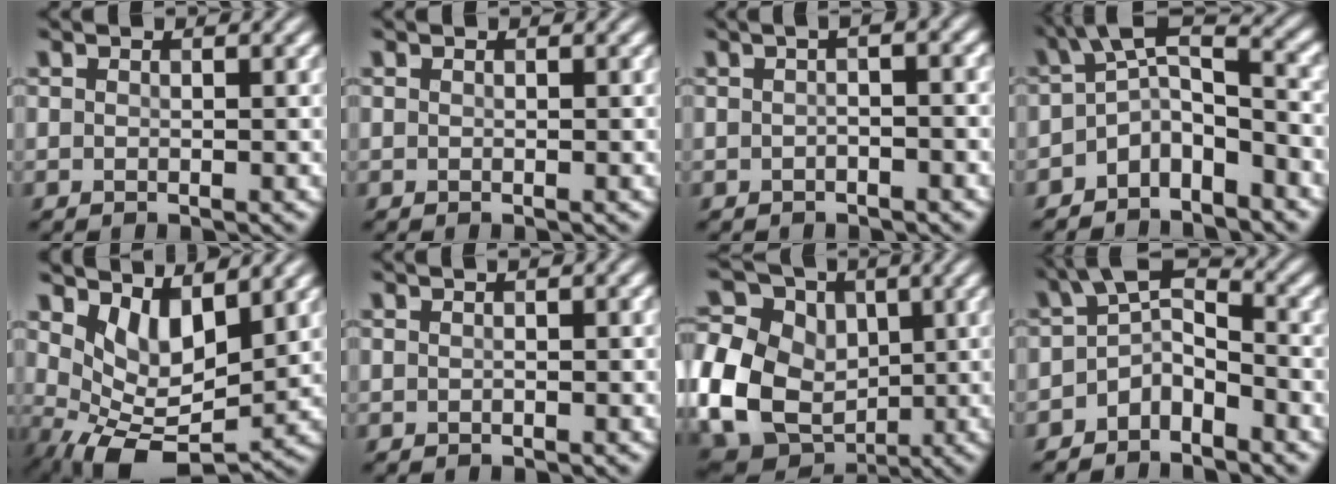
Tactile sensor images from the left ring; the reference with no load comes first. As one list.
[{"total": 0.0}, {"total": 2.3, "force": [0.0, 0.8, 2.2], "torque": [-0.027, 0.002, -0.013]}, {"total": 5.1, "force": [-2.2, 2.4, 3.9], "torque": [-0.062, 0.006, -0.050]}, {"total": 5.7, "force": [1.5, 3.1, 4.6], "torque": [-0.081, -0.019, 0.038]}, {"total": 1.0, "force": [0.0, 0.3, 0.9], "torque": [-0.017, 0.000, -0.002]}, {"total": 13.3, "force": [-0.7, 10.9, 7.6], "torque": [-0.187, -0.004, -0.006]}, {"total": 3.9, "force": [-2.0, 2.0, 2.7], "torque": [-0.043, 0.007, -0.045]}]